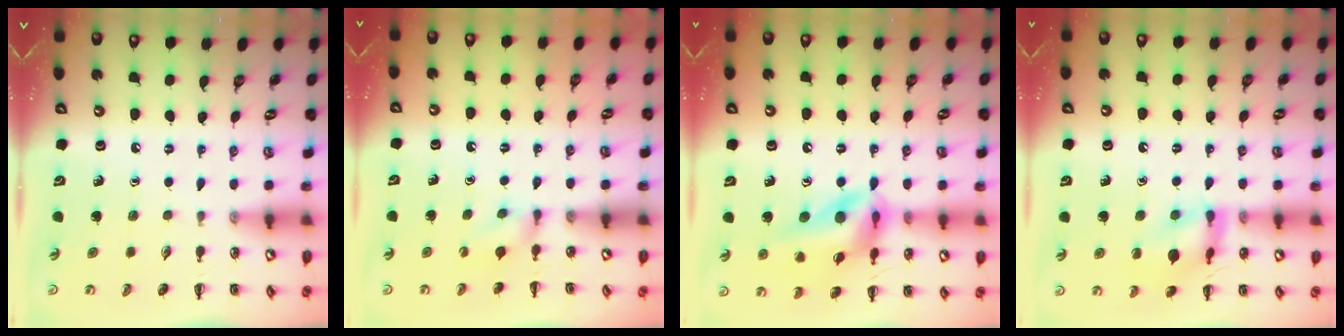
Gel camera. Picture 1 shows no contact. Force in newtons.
{"total": 3.8, "press": 3.6, "slide": 1.3}
{"total": 15.1, "press": 14.7, "slide": 3.7}
{"total": 12.8, "press": 12.8, "slide": 1.1}